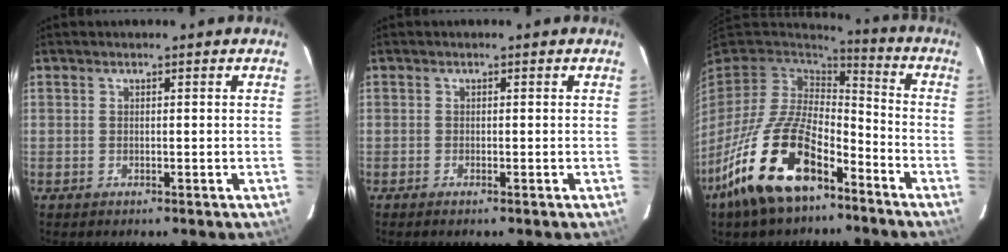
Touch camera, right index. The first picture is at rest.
{"total": 0.7, "force": [-0.6, 0.0, 0.4], "torque": [-0.008, -0.002, -0.011]}
{"total": 20.0, "force": [-11.6, 9.4, 13.4], "torque": [-0.280, -0.020, -0.213]}